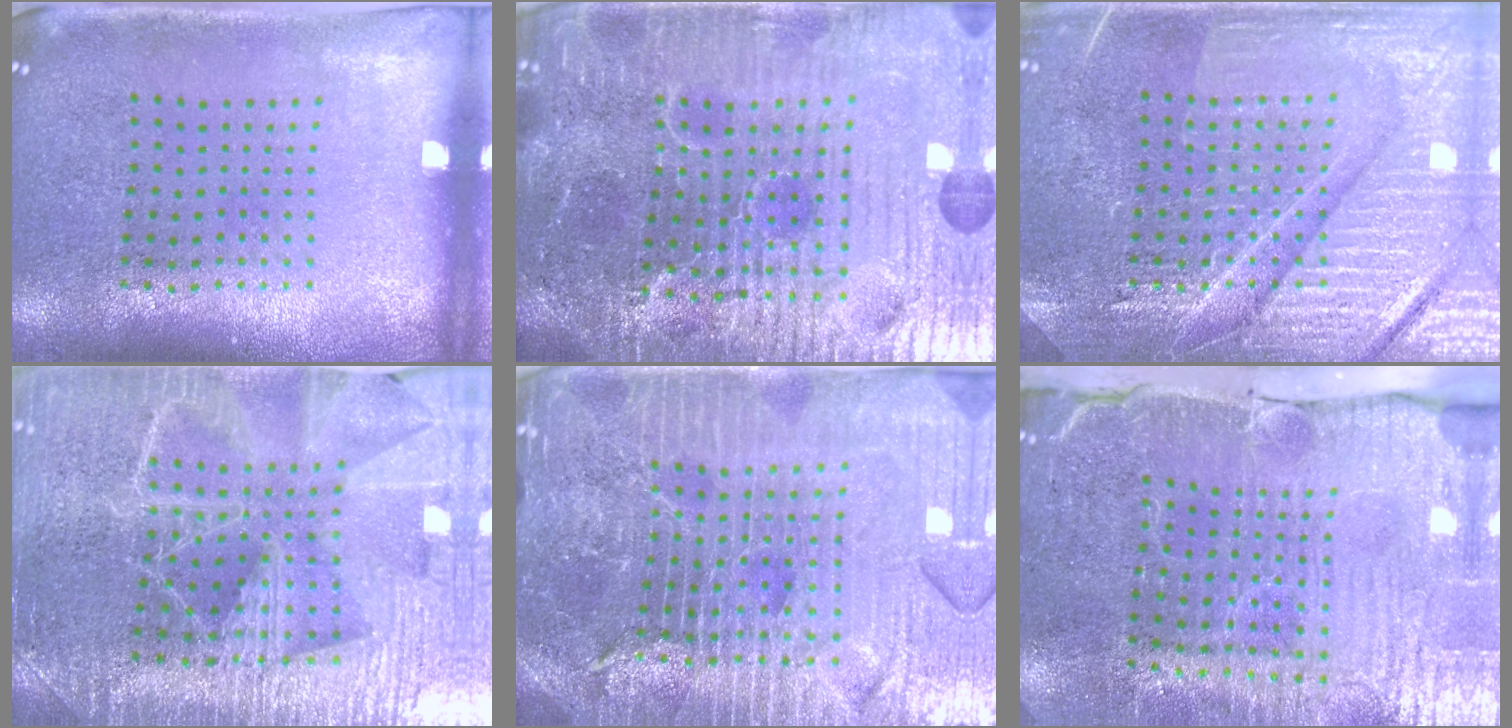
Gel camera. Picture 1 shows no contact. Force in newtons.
{"total": 7.3, "press": 6.5, "slide": 3.2}
{"total": 4.4, "press": 4.3, "slide": 0.6}
{"total": 4.6, "press": 4.4, "slide": 1.5}
{"total": 5.9, "press": 5.3, "slide": 2.8}
{"total": 4.3, "press": 4.0, "slide": 1.6}